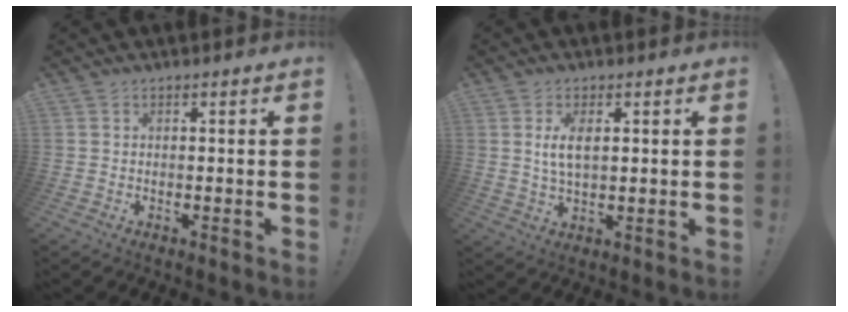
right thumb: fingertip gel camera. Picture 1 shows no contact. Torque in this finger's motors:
{"motor_torque": [0.49, 0.39, 0.18, 0.11, 0.27]}